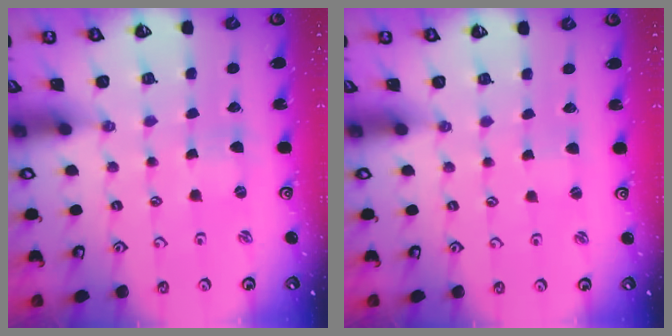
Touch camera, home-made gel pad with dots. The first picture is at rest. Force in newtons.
{"total": 0.0}